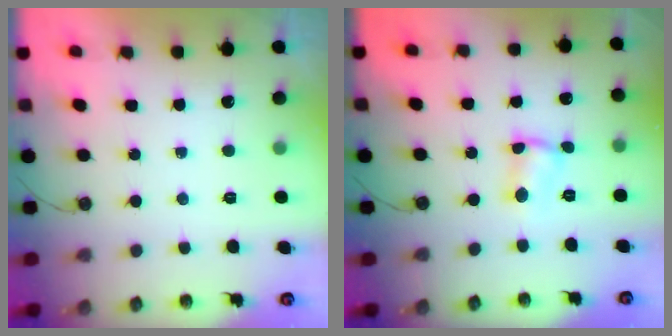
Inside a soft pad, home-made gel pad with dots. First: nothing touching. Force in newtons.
{"total": 2.9, "press": 2.9, "slide": 0.2}